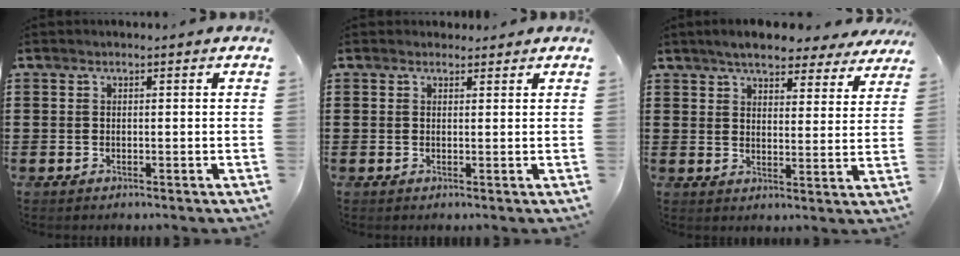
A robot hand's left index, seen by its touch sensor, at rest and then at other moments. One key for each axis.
{"total": 1.0, "fx": 0.8, "fy": 0.5, "fz": 0.1, "tx": 0.004, "ty": 0.000, "tz": 0.014}
{"total": 5.5, "fx": 5.0, "fy": 1.0, "fz": 1.9, "tx": -0.049, "ty": -0.016, "tz": 0.090}